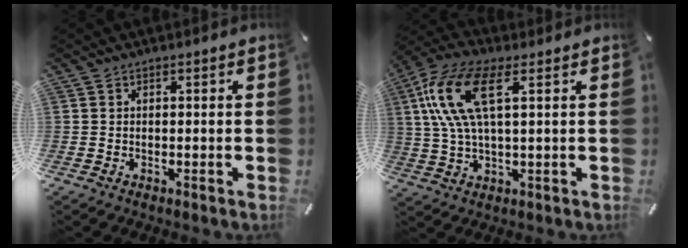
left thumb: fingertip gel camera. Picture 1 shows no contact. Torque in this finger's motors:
{"motor_torque": [2.13, 2.71, 1.44, -1.32, 0.56]}